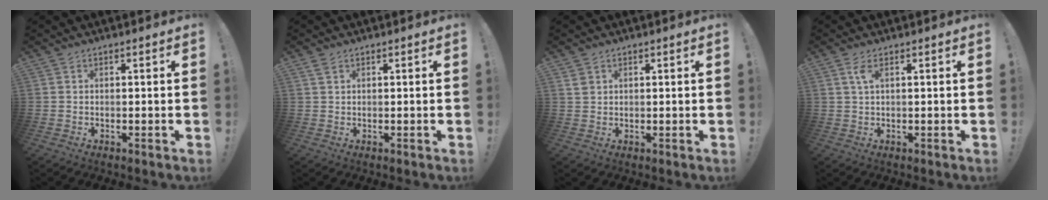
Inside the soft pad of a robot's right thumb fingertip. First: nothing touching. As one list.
[{"total": 1.6, "force": [1.1, 0.7, 1.0], "torque": [-0.012, -0.002, 0.019]}, {"total": 2.3, "force": [1.3, 1.6, 1.0], "torque": [-0.013, -0.003, 0.025]}, {"total": 2.9, "force": [1.1, 0.8, 2.6], "torque": [-0.047, -0.001, 0.017]}]